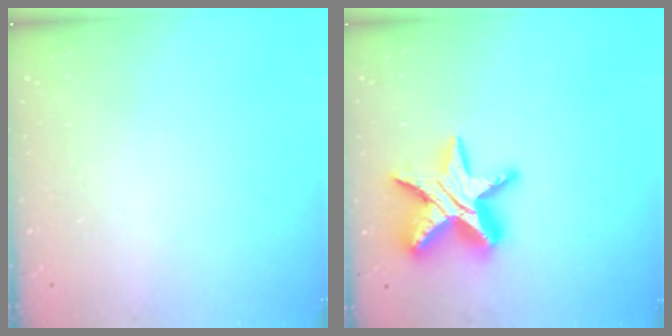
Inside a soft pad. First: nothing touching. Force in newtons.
{"total": 17.8, "press": 17.7, "slide": 1.3}